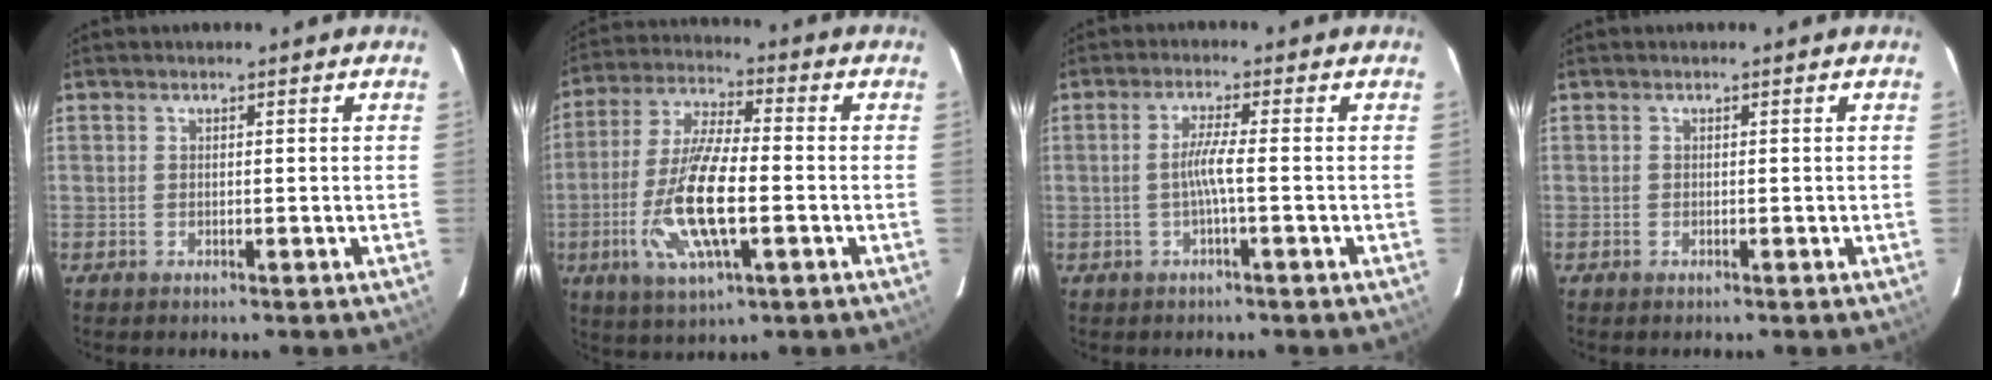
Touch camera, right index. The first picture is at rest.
{"total": 15.1, "force": [-3.8, 4.1, 14.1], "torque": [-0.294, -0.010, -0.072]}
{"total": 2.9, "force": [-0.7, -1.4, 2.4], "torque": [-0.050, -0.005, -0.012]}
{"total": 0.8, "force": [0.0, -0.4, -0.6], "torque": [0.012, -0.005, -0.001]}